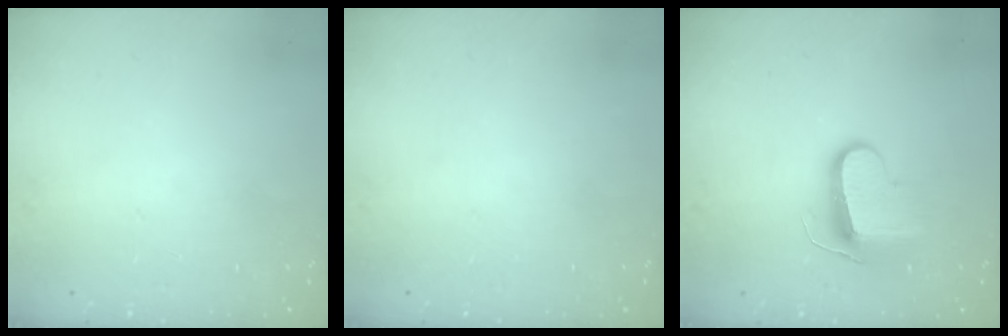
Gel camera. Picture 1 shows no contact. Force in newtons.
{"total": 0.0}
{"total": 9.3, "press": 9.3, "slide": 0.4}